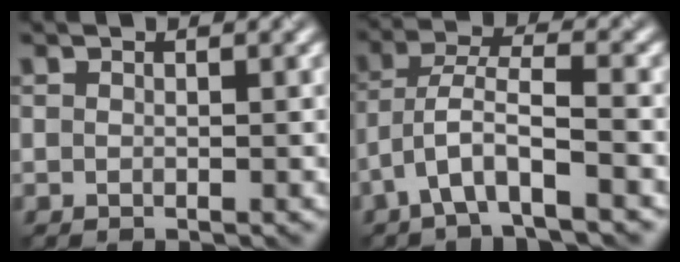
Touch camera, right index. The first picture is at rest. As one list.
[{"total": 4.6, "force": [-2.4, 1.0, 3.7], "torque": [-0.070, 0.019, -0.051]}]